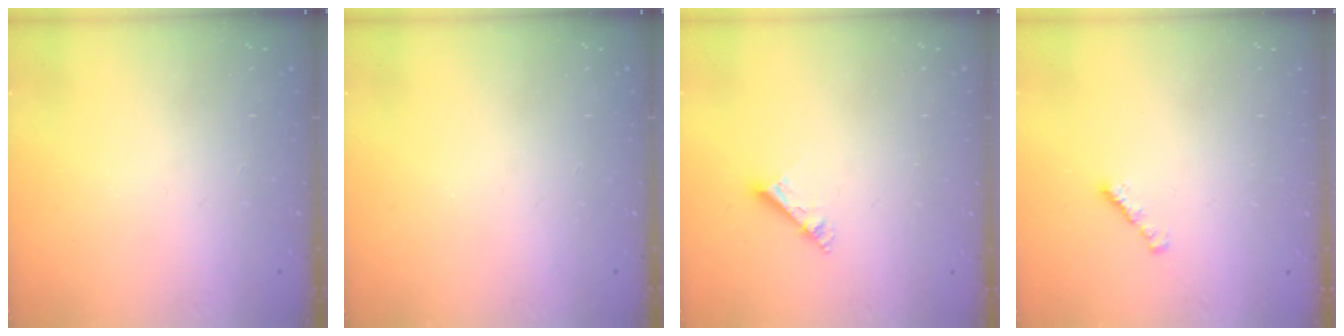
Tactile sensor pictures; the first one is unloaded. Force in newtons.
{"total": 0.0}
{"total": 5.0, "press": 4.9, "slide": 0.4}
{"total": 1.0, "press": 0.8, "slide": 0.5}